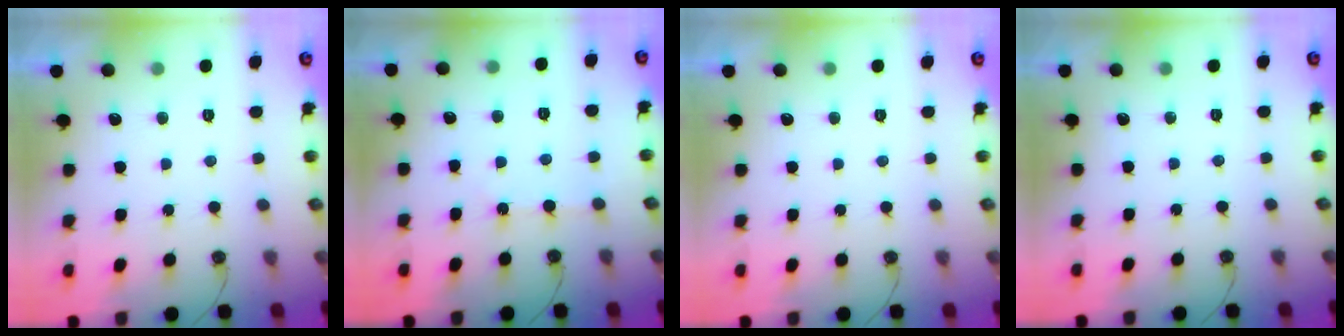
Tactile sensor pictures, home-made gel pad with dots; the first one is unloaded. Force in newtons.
{"total": 1.9, "press": 1.8, "slide": 0.4}
{"total": 0.0}
{"total": 0.0}